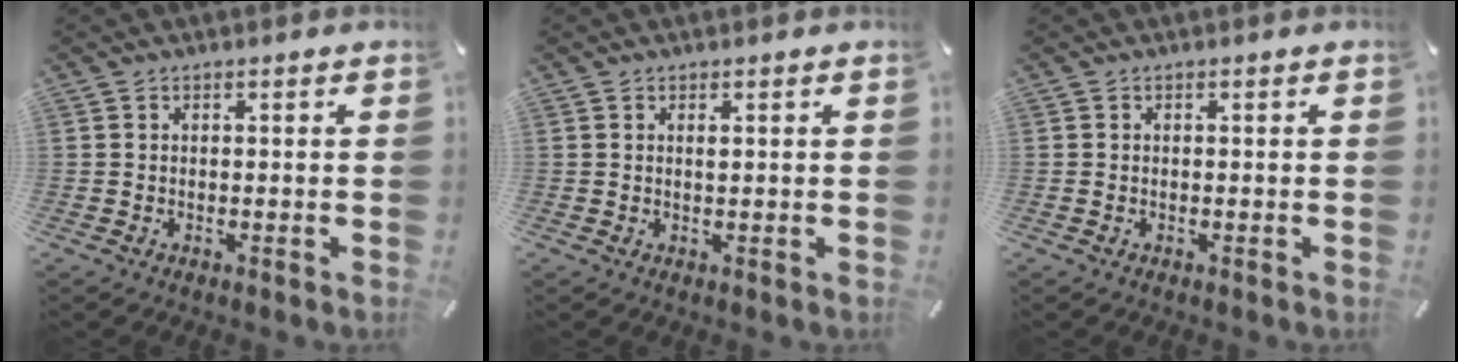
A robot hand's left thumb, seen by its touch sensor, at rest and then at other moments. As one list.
[{"total": 0.7, "force": [0.2, 0.2, 0.6], "torque": [-0.013, 0.000, 0.004]}, {"total": 0.5, "force": [-0.2, 0.3, 0.4], "torque": [-0.007, 0.000, -0.004]}]